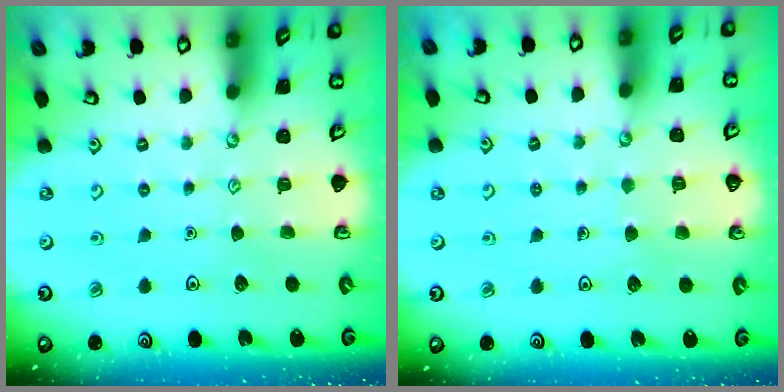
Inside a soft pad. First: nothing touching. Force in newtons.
{"total": 4.4, "press": 4.4, "slide": 0.3}